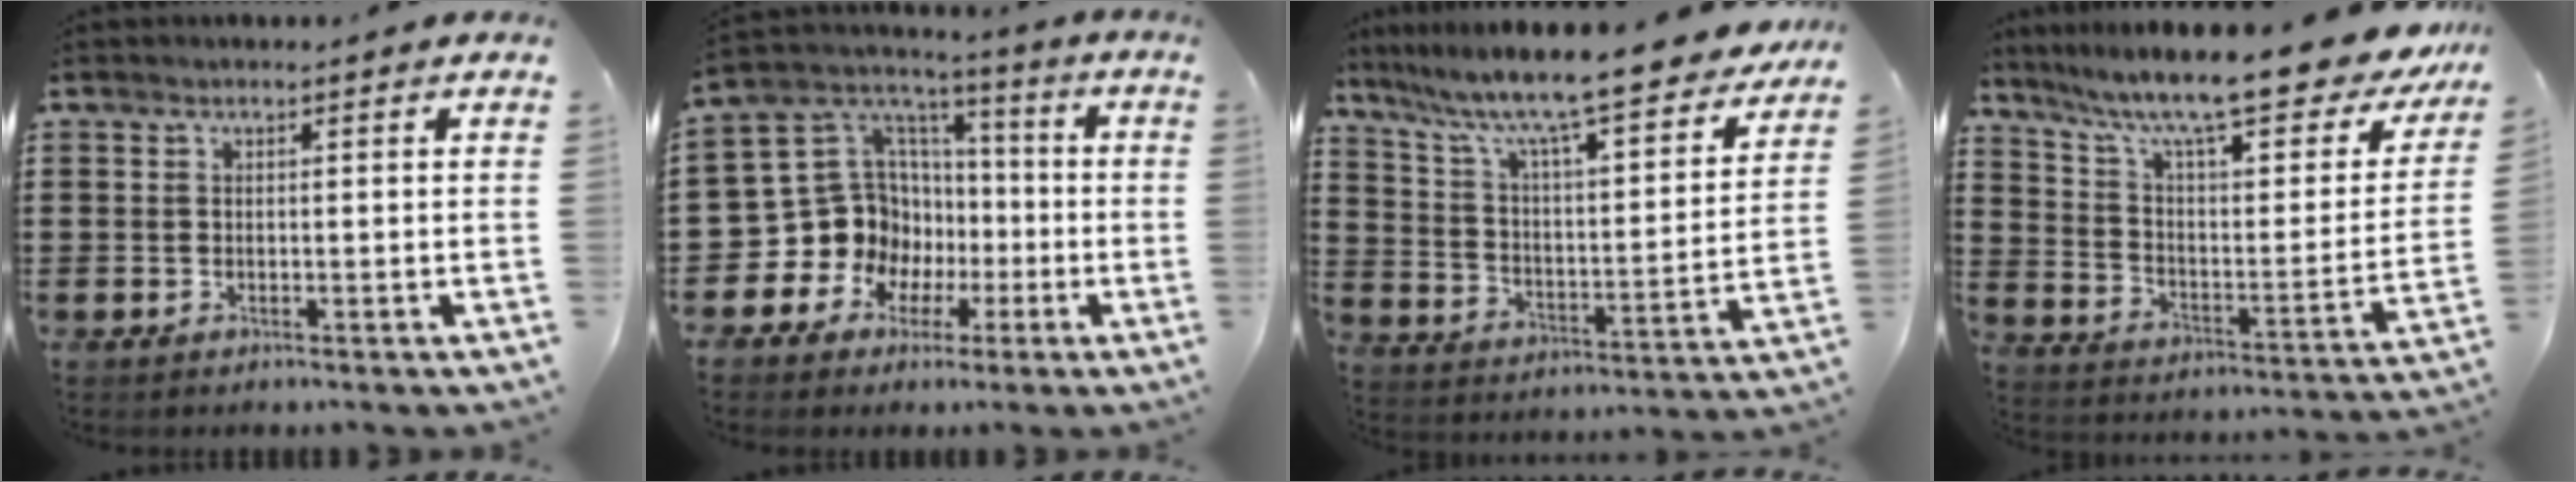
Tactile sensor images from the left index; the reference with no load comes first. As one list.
[{"total": 12.4, "force": [-2.3, 11.6, 3.6], "torque": [-0.123, -0.018, -0.029]}, {"total": 9.6, "force": [8.3, 0.0, 4.8], "torque": [-0.129, -0.063, 0.134]}, {"total": 13.0, "force": [10.3, 1.1, 7.9], "torque": [-0.162, -0.074, 0.167]}]